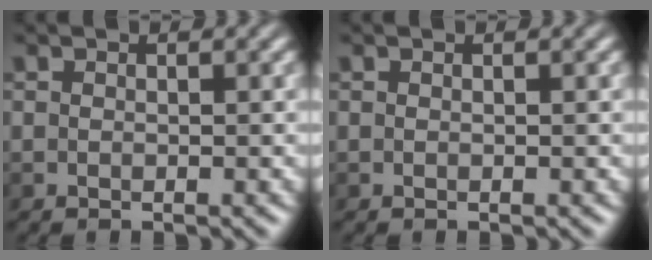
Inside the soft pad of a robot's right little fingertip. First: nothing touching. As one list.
[{"total": 0.0}]